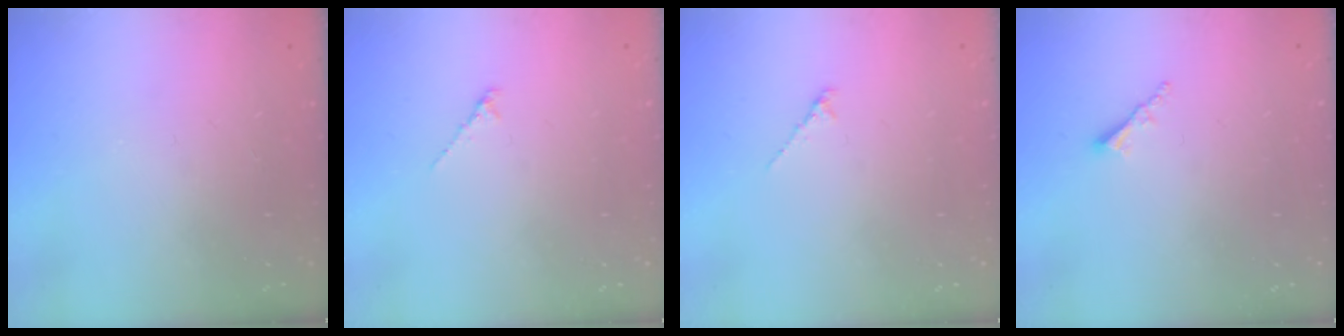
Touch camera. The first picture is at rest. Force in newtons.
{"total": 1.2, "press": 1.1, "slide": 0.4}
{"total": 1.2, "press": 1.1, "slide": 0.4}
{"total": 1.7, "press": 1.7, "slide": 0.3}